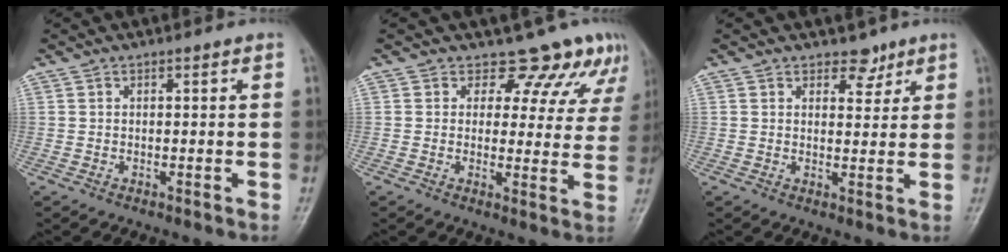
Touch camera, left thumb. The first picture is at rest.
{"total": 10.0, "force": [8.3, 5.3, 1.6], "torque": [0.031, -0.043, 0.074]}
{"total": 3.4, "force": [2.5, 2.1, 1.1], "torque": [0.008, -0.015, 0.036]}